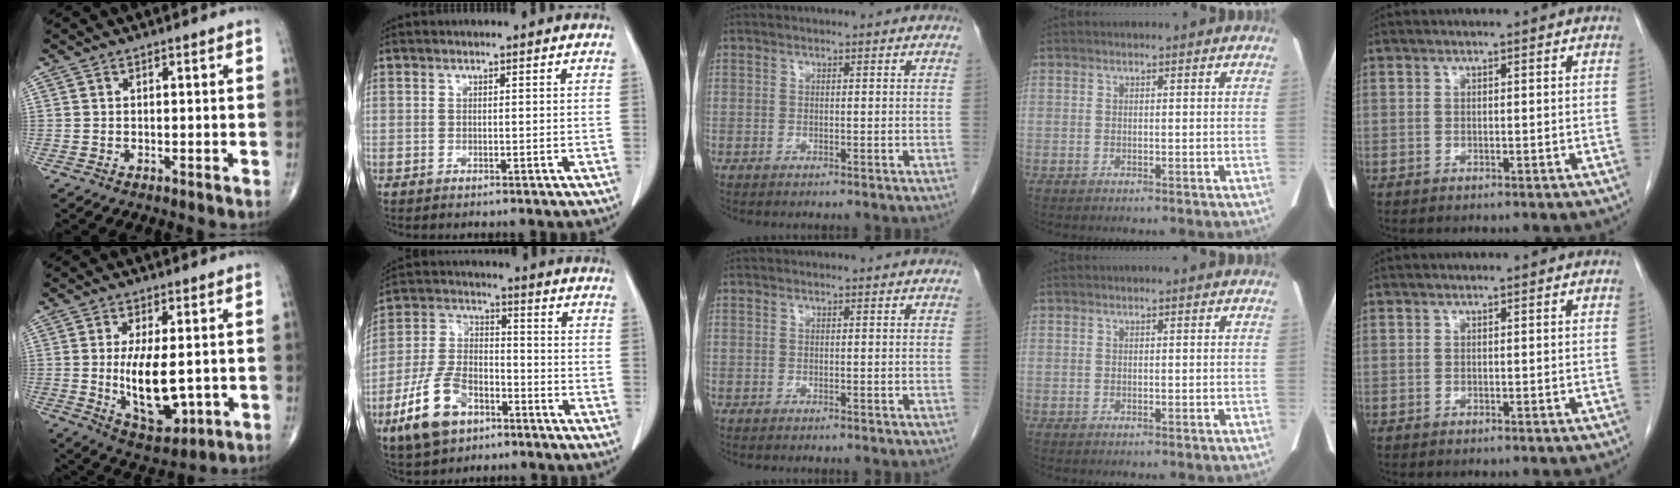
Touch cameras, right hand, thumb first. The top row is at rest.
{"thumb": {"total": 12.1, "force": [-0.7, 5.3, 10.8], "torque": [-0.173, -0.022, 0.004]}, "index": {"total": 11.9, "force": [-6.5, 6.4, 7.6], "torque": [-0.172, 0.006, -0.121]}}